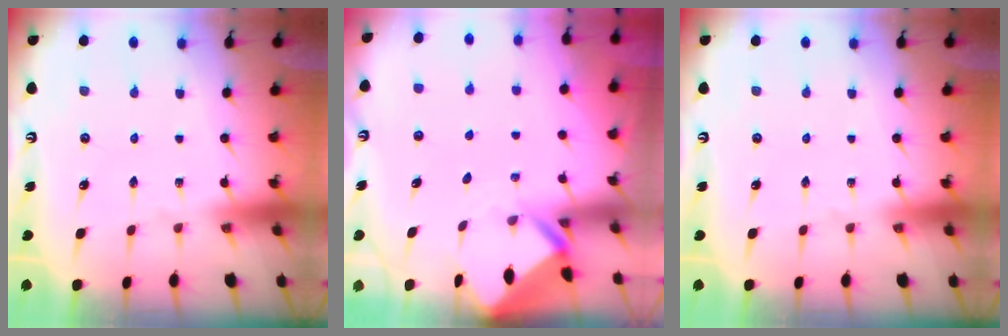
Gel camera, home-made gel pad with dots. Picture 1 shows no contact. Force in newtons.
{"total": 2.6, "press": 2.6, "slide": 0.2}
{"total": 0.0}